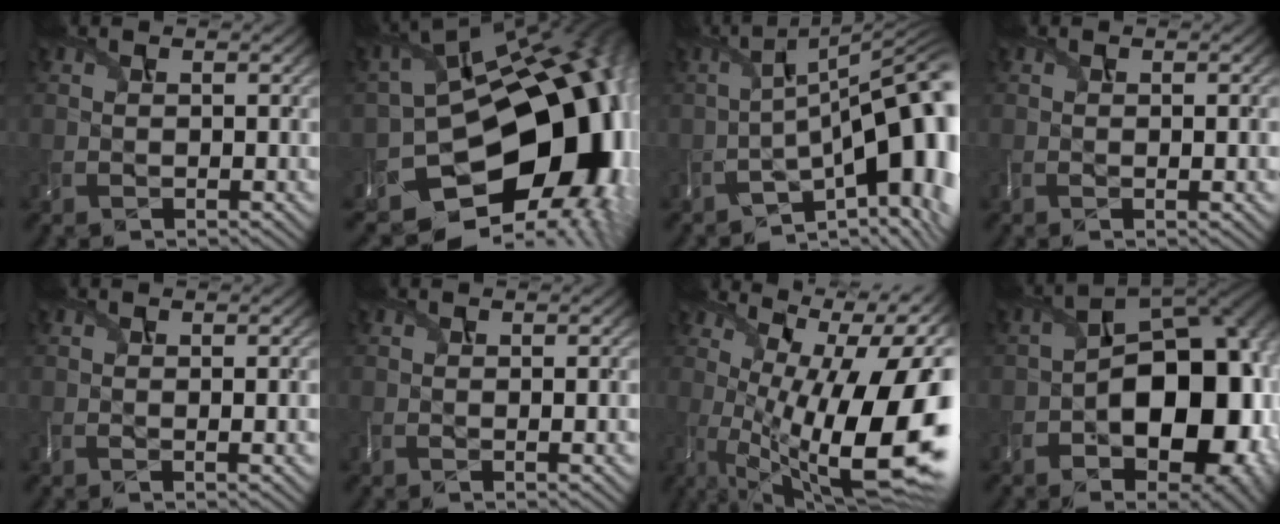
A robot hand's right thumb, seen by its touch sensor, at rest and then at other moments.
{"total": 17.5, "force": [-6.1, 11.6, 11.6], "torque": [-0.174, -0.048, -0.074]}
{"total": 13.8, "force": [-4.6, 4.3, 12.3], "torque": [-0.169, 0.002, -0.056]}
{"total": 2.4, "force": [-0.1, 0.6, 2.3], "torque": [-0.025, 0.008, -0.001]}
{"total": 3.0, "force": [0.0, 0.7, 2.9], "torque": [-0.034, 0.010, 0.002]}
{"total": 2.7, "force": [-0.1, 0.7, 2.6], "torque": [-0.028, 0.010, 0.000]}
{"total": 19.4, "force": [-0.3, 7.8, 17.8], "torque": [-0.262, 0.003, 0.011]}
{"total": 18.3, "force": [-3.8, 10.9, 14.1], "torque": [-0.164, -0.019, -0.051]}